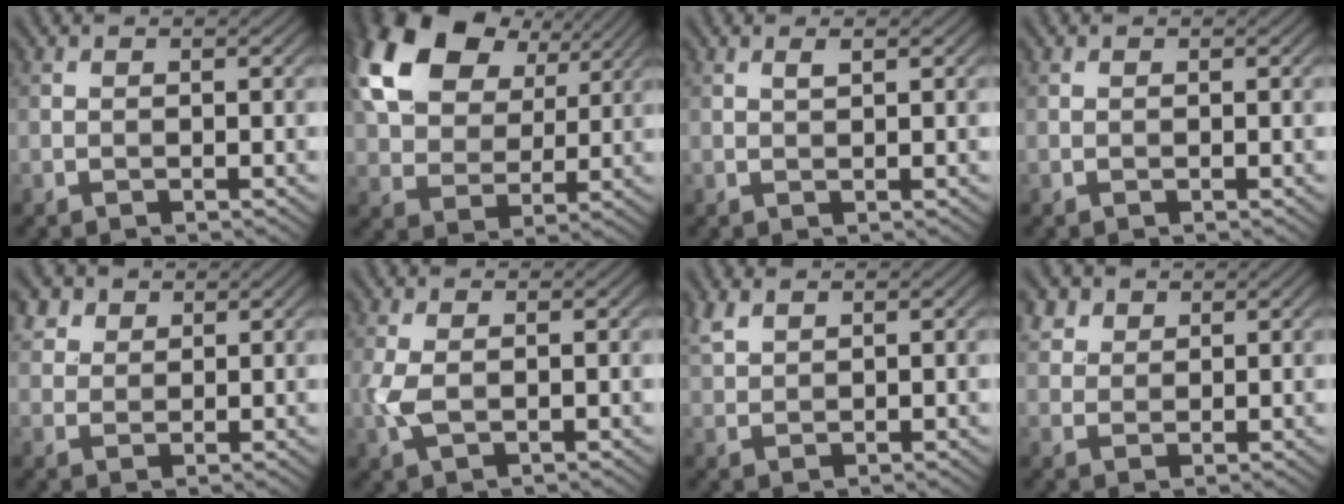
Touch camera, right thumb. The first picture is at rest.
{"total": 16.0, "force": [7.5, 10.1, 9.8], "torque": [-0.221, 0.023, 0.137]}
{"total": 0.9, "force": [0.5, 0.2, 0.8], "torque": [-0.018, 0.001, 0.010]}
{"total": 0.0}
{"total": 3.5, "force": [2.4, 2.3, 1.2], "torque": [-0.038, -0.003, 0.059]}
{"total": 3.1, "force": [0.0, 1.5, 2.7], "torque": [-0.077, -0.002, 0.002]}
{"total": 2.6, "force": [2.0, 0.9, 1.4], "torque": [-0.040, 0.006, 0.050]}
{"total": 3.1, "force": [2.1, 2.0, 1.0], "torque": [-0.031, 0.002, 0.049]}